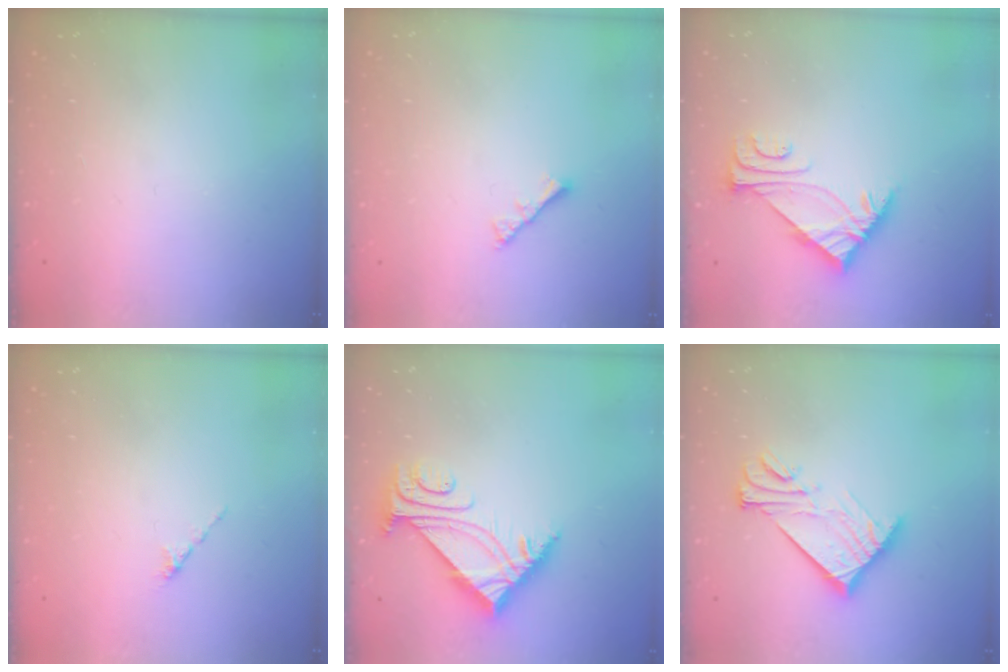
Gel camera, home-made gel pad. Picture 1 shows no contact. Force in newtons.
{"total": 2.8, "press": 2.8, "slide": 0.6}
{"total": 6.0, "press": 5.9, "slide": 0.8}
{"total": 0.0}
{"total": 6.6, "press": 6.6, "slide": 0.9}
{"total": 12.0, "press": 12.0, "slide": 0.6}